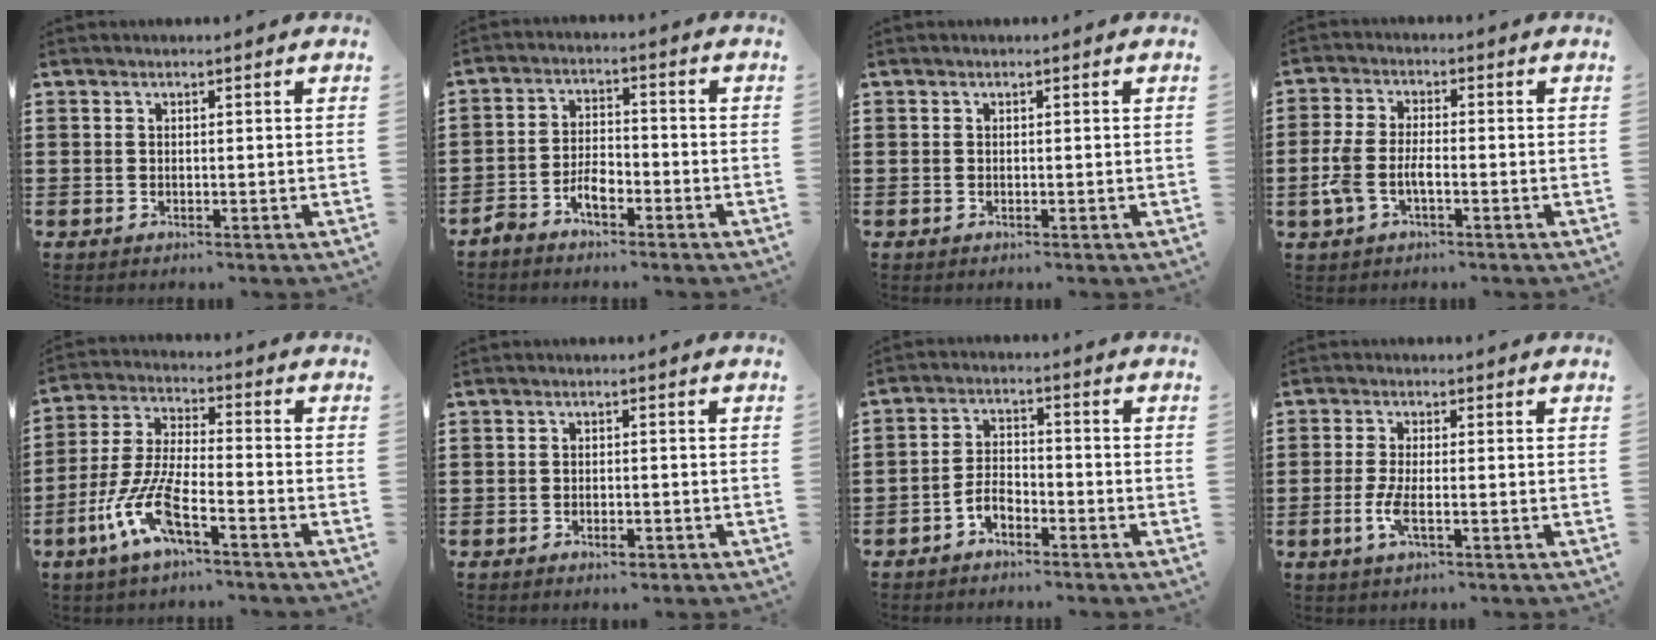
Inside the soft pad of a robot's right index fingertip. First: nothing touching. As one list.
[{"total": 4.1, "force": [-3.0, 1.5, 2.4], "torque": [-0.056, 0.005, -0.062]}, {"total": 0.0}, {"total": 4.5, "force": [-1.6, 2.1, 3.7], "torque": [-0.092, -0.002, -0.037]}, {"total": 9.5, "force": [-5.4, 1.9, 7.6], "torque": [-0.191, -0.017, -0.110]}, {"total": 1.7, "force": [-1.2, 0.8, 1.0], "torque": [-0.021, -0.001, -0.023]}, {"total": 3.5, "force": [-2.4, 1.8, 1.9], "torque": [-0.050, 0.003, -0.053]}, {"total": 3.7, "force": [-1.1, 0.8, 3.4], "torque": [-0.085, -0.010, -0.028]}]